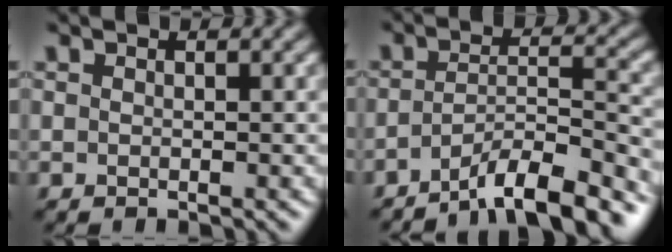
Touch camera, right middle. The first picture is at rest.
{"total": 7.4, "force": [-5.5, 1.4, 4.7], "torque": [-0.071, 0.005, -0.093]}